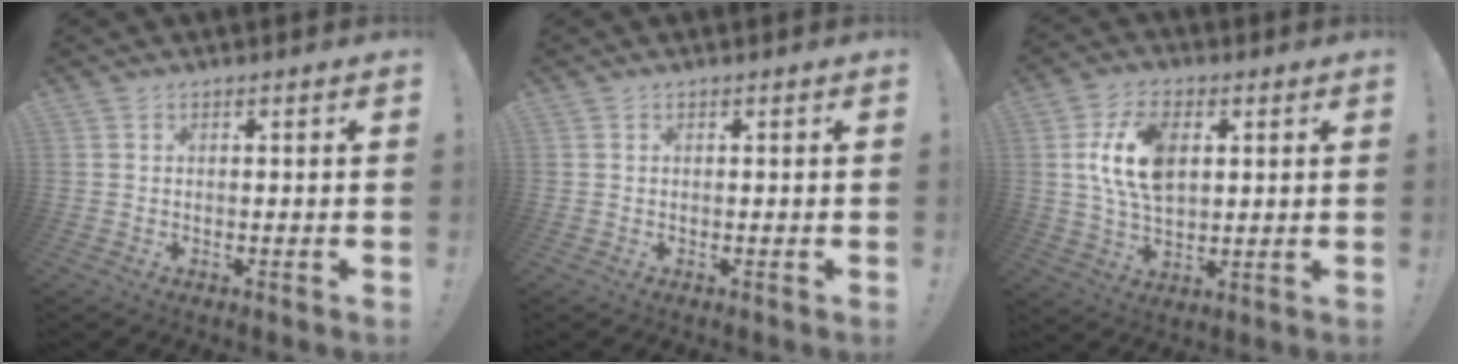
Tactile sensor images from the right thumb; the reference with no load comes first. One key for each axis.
{"total": 0.0}
{"total": 14.2, "fx": 3.4, "fy": 8.9, "fz": 10.5, "tx": -0.207, "ty": 0.008, "tz": 0.061}